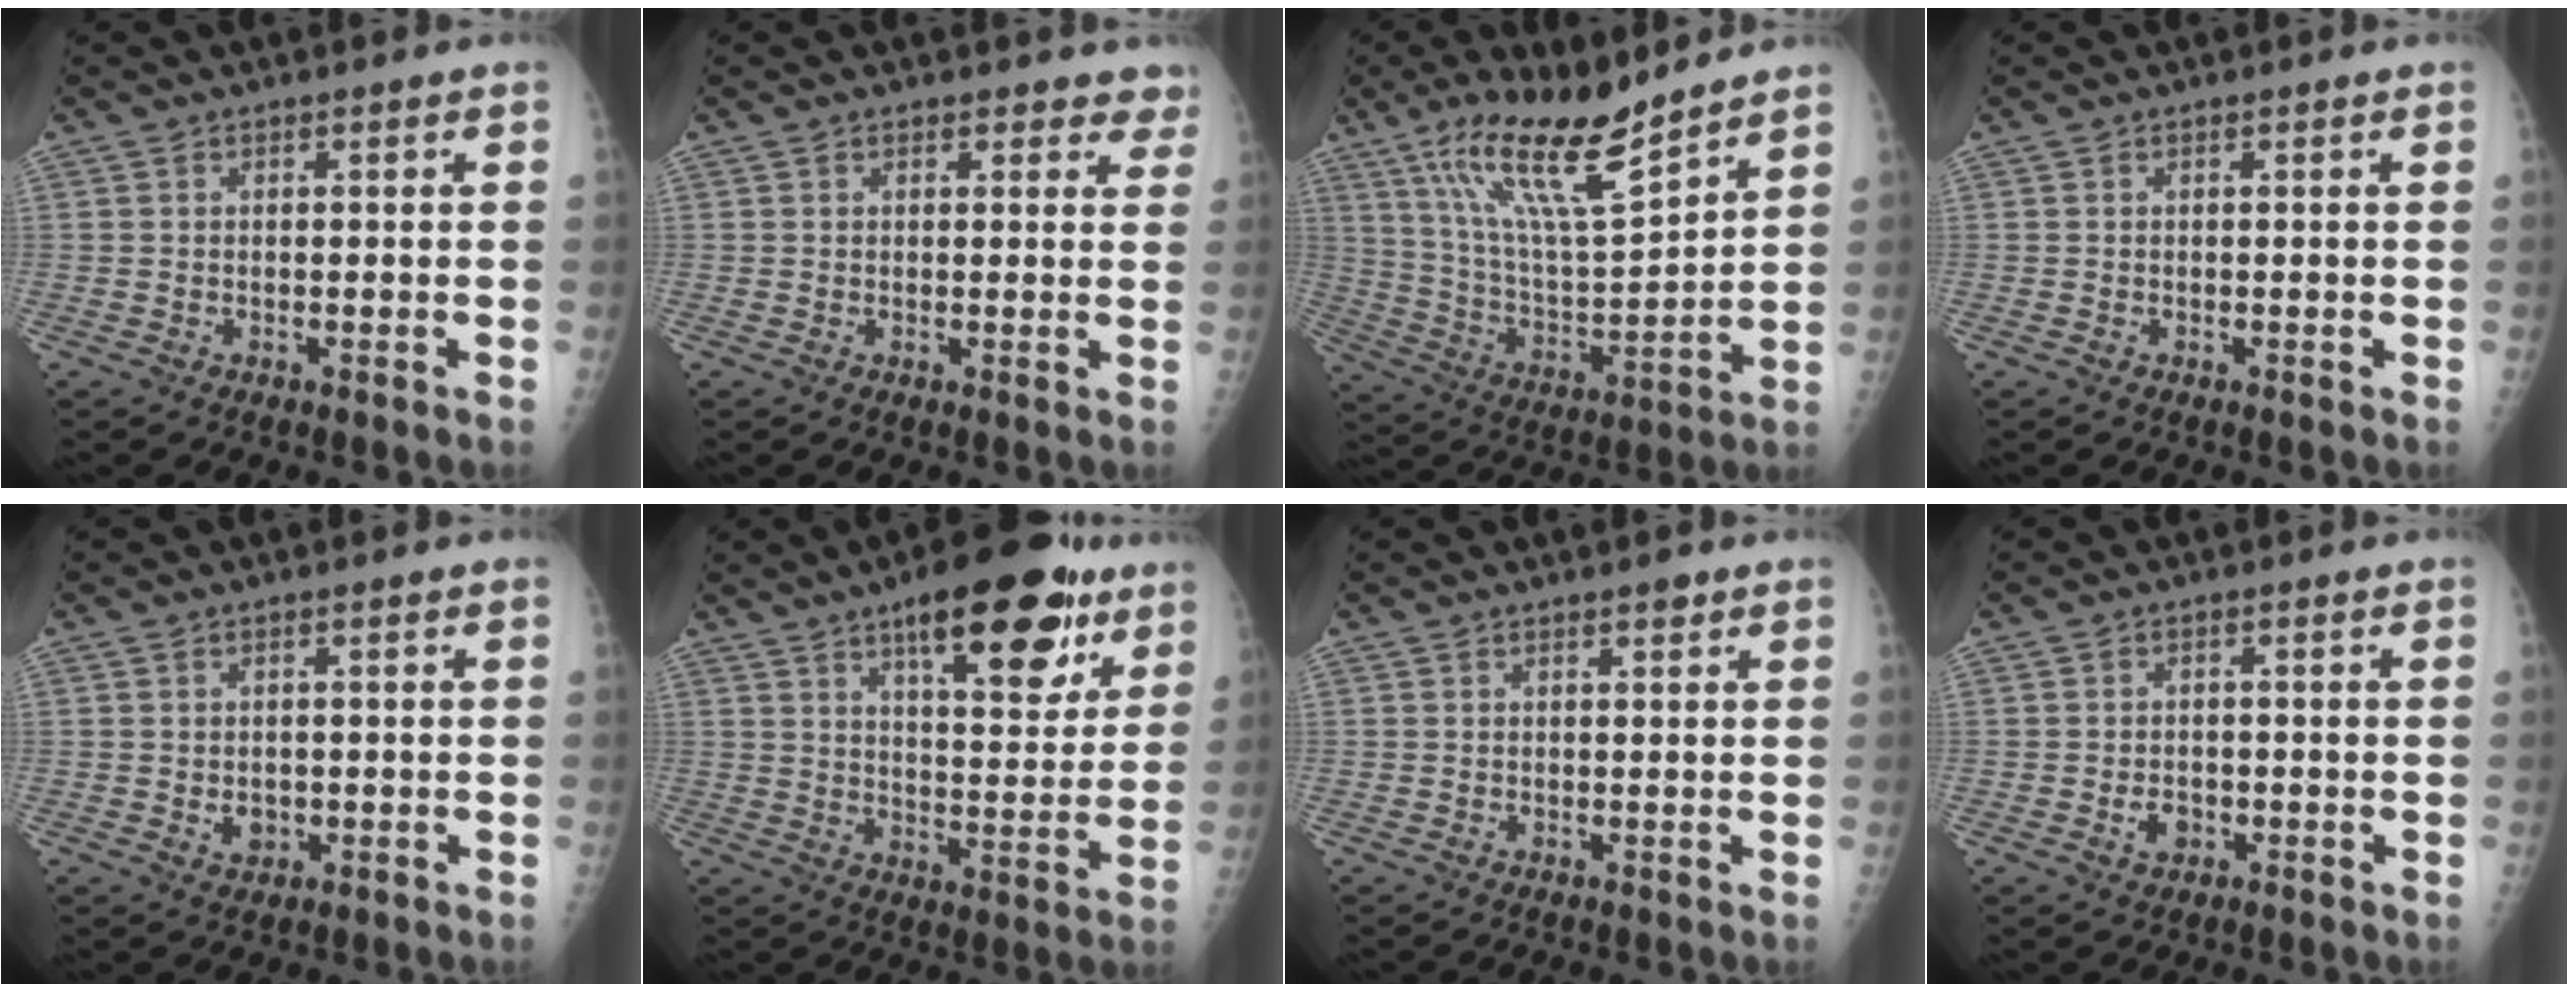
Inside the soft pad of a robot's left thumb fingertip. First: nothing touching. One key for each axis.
{"total": 3.7, "fx": 3.1, "fy": 1.8, "fz": 0.9, "tx": 0.030, "ty": -0.011, "tz": 0.023}
{"total": 16.6, "fx": 12.0, "fy": 3.3, "fz": 11.0, "tx": -0.182, "ty": -0.070, "tz": 0.230}
{"total": 0.0}
{"total": 2.3, "fx": -0.3, "fy": 1.9, "fz": 1.3, "tx": -0.011, "ty": 0.000, "tz": 0.002}
{"total": 19.3, "fx": 11.1, "fy": 7.0, "fz": 14.2, "tx": -0.161, "ty": -0.044, "tz": 0.162}
{"total": 1.2, "fx": 0.9, "fy": 0.4, "fz": 0.8, "tx": -0.006, "ty": -0.004, "tz": 0.012}
{"total": 2.8, "fx": -0.9, "fy": 2.1, "fz": 1.5, "tx": -0.017, "ty": 0.003, "tz": -0.011}